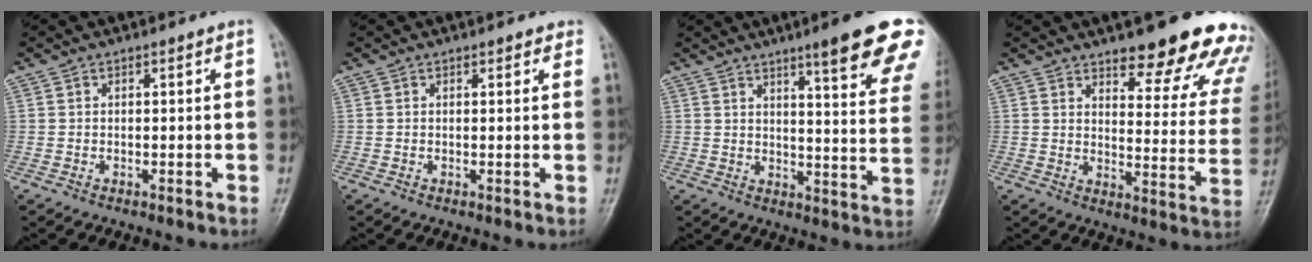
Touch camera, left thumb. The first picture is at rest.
{"total": 1.5, "force": [1.1, 0.8, 0.6], "torque": [0.006, -0.002, 0.006]}
{"total": 18.1, "force": [11.9, 2.3, 13.5], "torque": [-0.146, -0.051, 0.144]}
{"total": 20.0, "force": [16.0, 5.7, 10.6], "torque": [-0.082, -0.094, 0.187]}